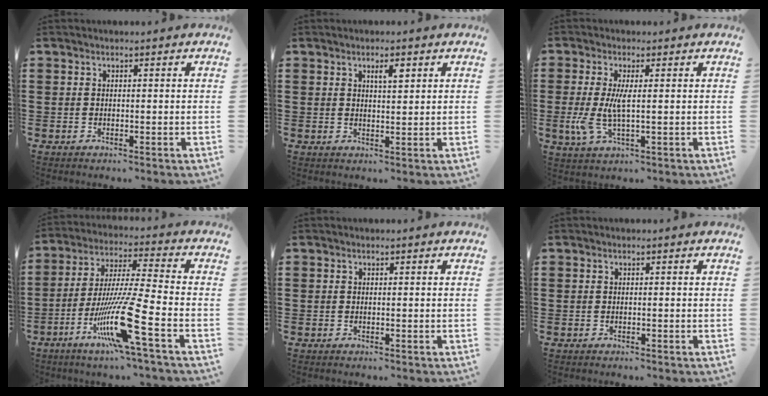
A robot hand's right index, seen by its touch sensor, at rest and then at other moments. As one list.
[{"total": 2.3, "force": [1.1, 0.4, 1.9], "torque": [-0.031, 0.000, 0.015]}, {"total": 5.2, "force": [-0.2, 1.4, 5.0], "torque": [-0.119, -0.011, -0.011]}, {"total": 14.1, "force": [-6.4, 0.4, 12.5], "torque": [-0.266, -0.016, -0.123]}, {"total": 0.0}, {"total": 0.0}]